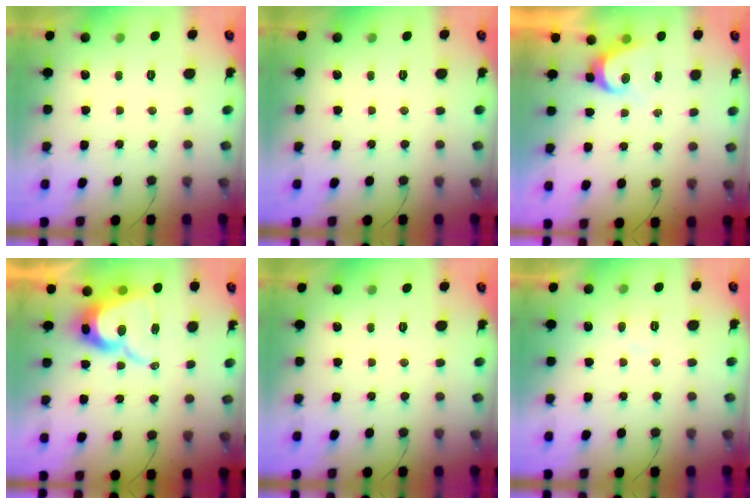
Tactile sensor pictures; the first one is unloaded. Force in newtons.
{"total": 0.0}
{"total": 5.0, "press": 5.0, "slide": 0.5}
{"total": 14.7, "press": 14.6, "slide": 0.9}
{"total": 0.0}
{"total": 3.9, "press": 3.9, "slide": 0.4}